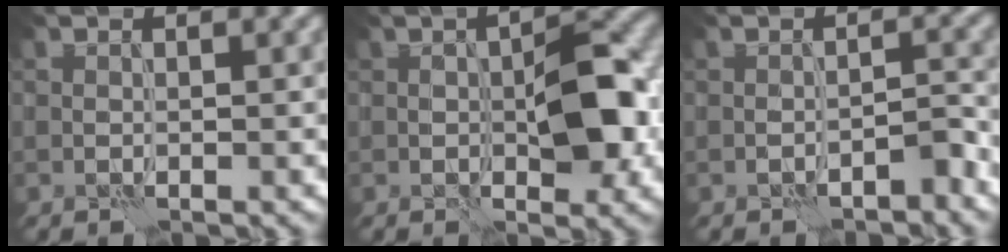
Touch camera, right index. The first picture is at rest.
{"total": 6.4, "force": [-1.0, 2.9, 5.7], "torque": [-0.084, 0.008, -0.017]}
{"total": 2.0, "force": [-1.5, 0.6, 1.1], "torque": [-0.013, 0.012, -0.023]}